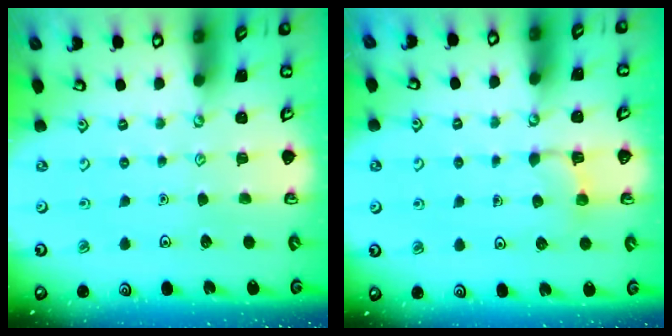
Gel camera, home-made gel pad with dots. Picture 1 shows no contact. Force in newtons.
{"total": 3.8, "press": 3.7, "slide": 0.8}